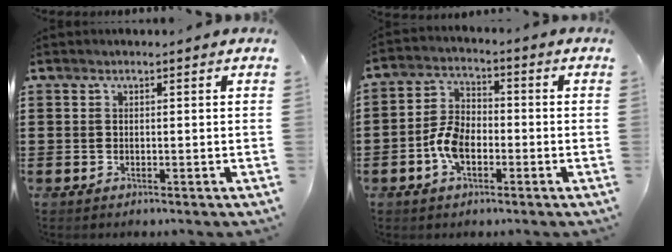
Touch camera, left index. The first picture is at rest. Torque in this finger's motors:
{"motor_torque": [0.36, 0.31, 0.51, 0.14]}